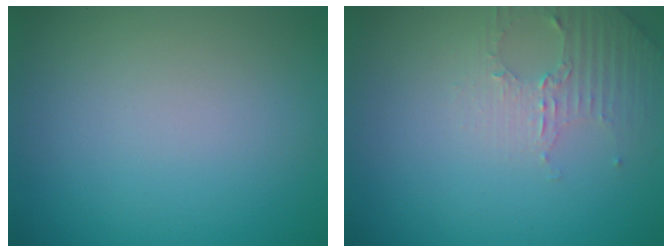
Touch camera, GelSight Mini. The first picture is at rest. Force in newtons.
{"total": 2.6, "press": 2.5, "slide": 0.7}